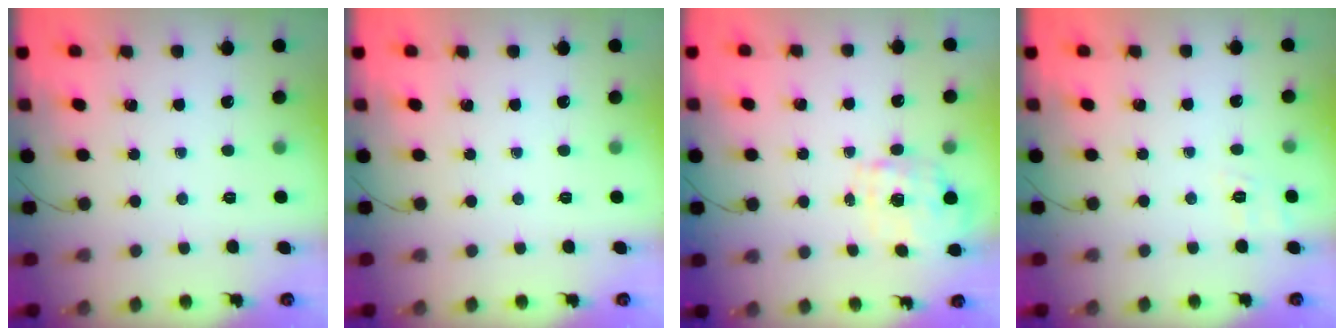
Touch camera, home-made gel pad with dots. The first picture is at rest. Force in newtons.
{"total": 0.0}
{"total": 1.8, "press": 1.7, "slide": 0.5}
{"total": 2.5, "press": 1.4, "slide": 2.0}